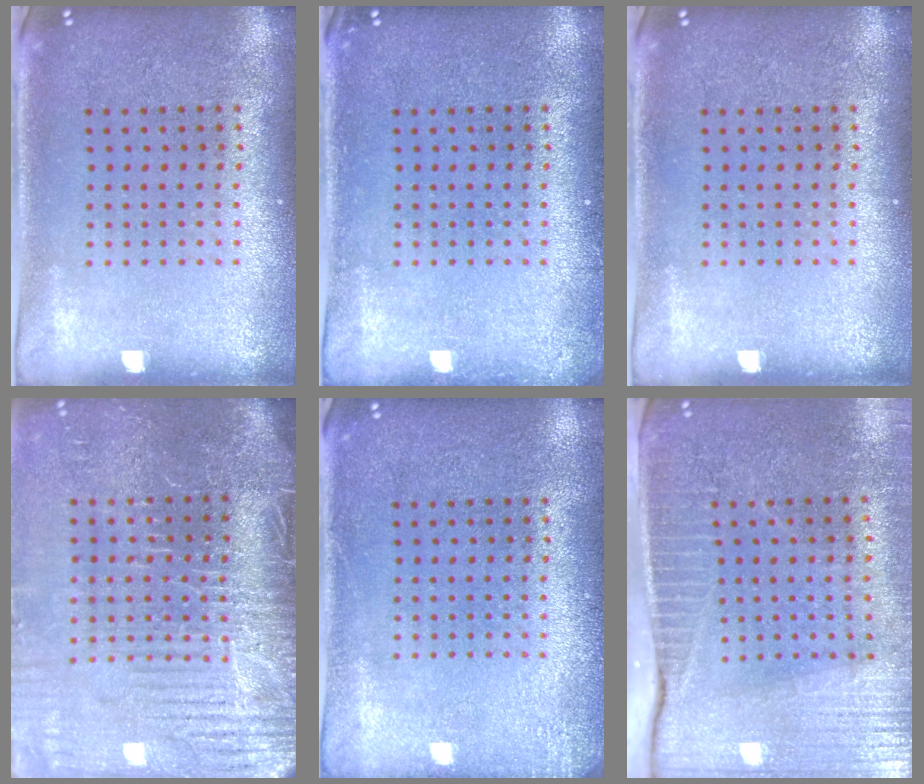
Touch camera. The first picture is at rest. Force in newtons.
{"total": 0.6, "press": 0.6, "slide": 0.1}
{"total": 0.0}
{"total": 4.6, "press": 4.1, "slide": 2.2}
{"total": 1.5, "press": 1.5, "slide": 0.3}
{"total": 3.7, "press": 3.4, "slide": 1.5}